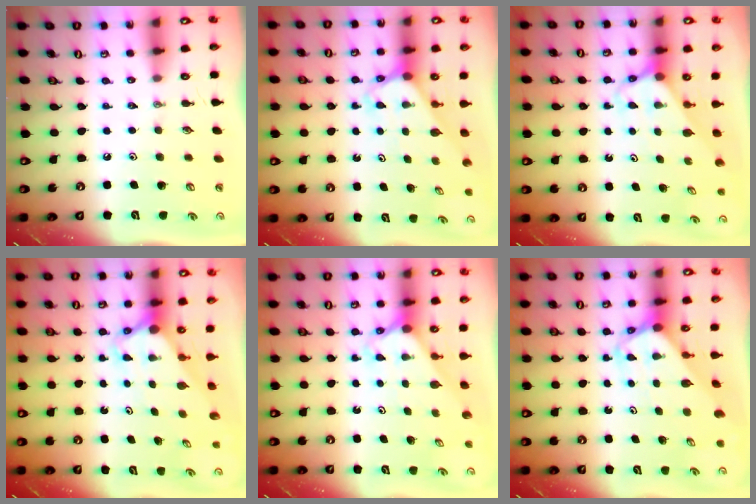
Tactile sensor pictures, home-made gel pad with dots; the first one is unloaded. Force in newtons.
{"total": 2.5, "press": 2.5, "slide": 0.2}
{"total": 3.0, "press": 3.0, "slide": 0.2}
{"total": 3.1, "press": 3.1, "slide": 0.2}
{"total": 2.4, "press": 2.4, "slide": 0.3}
{"total": 2.7, "press": 2.7, "slide": 0.1}